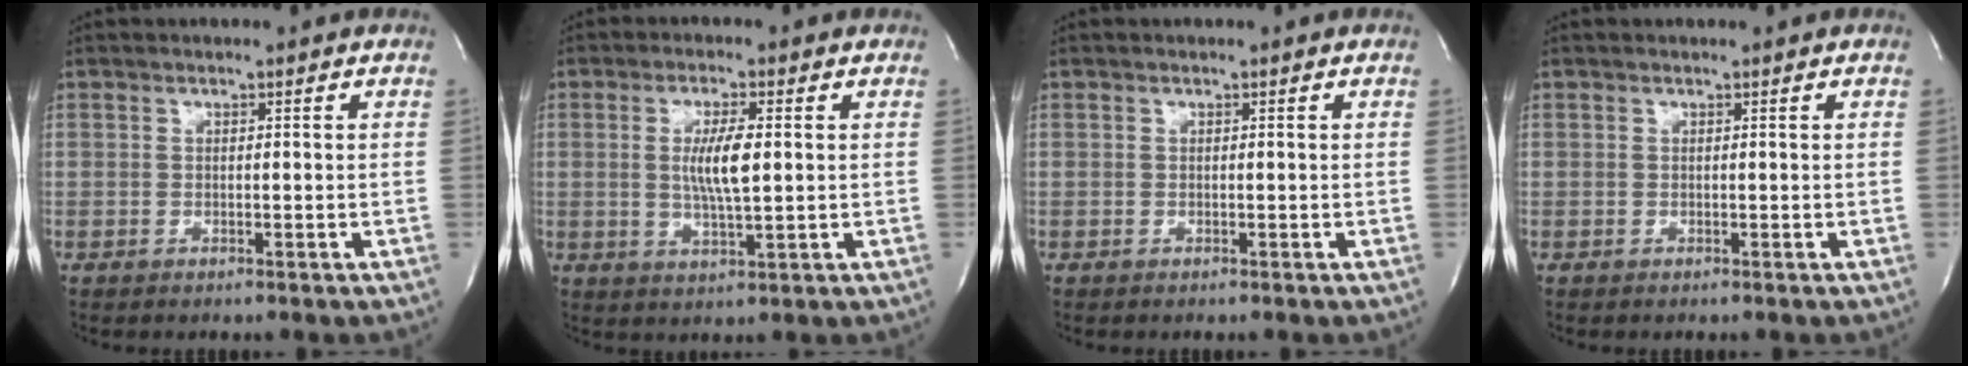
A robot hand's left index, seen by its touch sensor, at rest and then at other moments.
{"total": 5.8, "force": [0.4, 0.8, 5.7], "torque": [-0.112, -0.008, 0.008]}
{"total": 0.0}
{"total": 0.0}